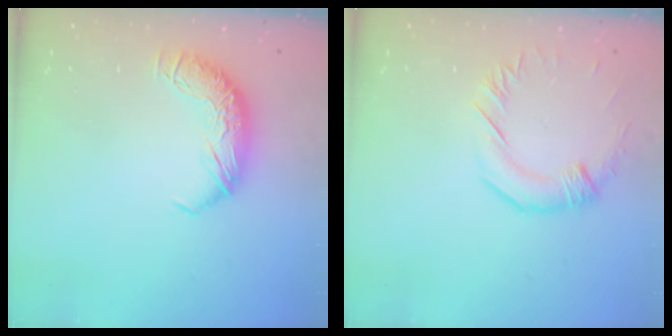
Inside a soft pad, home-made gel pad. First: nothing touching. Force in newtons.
{"total": 0.8, "press": 0.7, "slide": 0.4}